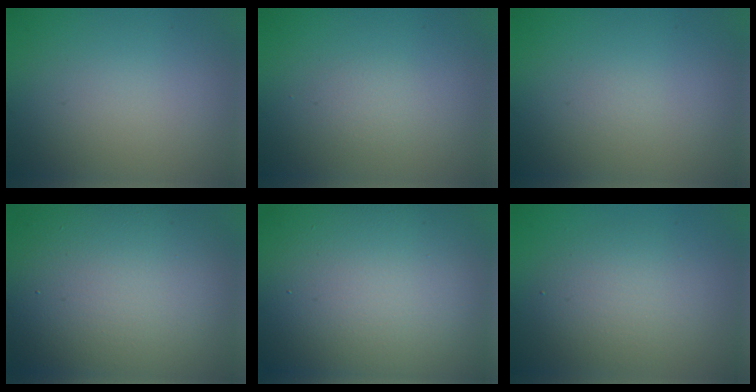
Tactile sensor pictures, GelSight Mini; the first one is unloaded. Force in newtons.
{"total": 1.0, "press": 0.9, "slide": 0.1}
{"total": 0.0}
{"total": 15.0, "press": 15.0, "slide": 0.9}
{"total": 22.1, "press": 22.1, "slide": 0.9}
{"total": 3.6, "press": 3.6, "slide": 0.1}